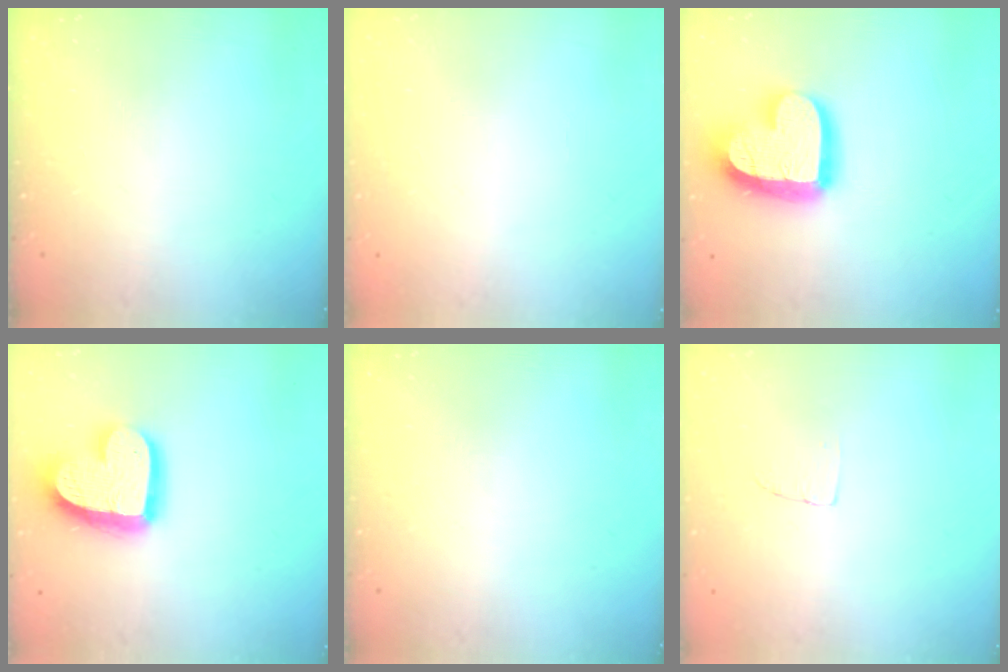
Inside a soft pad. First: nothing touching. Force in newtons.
{"total": 0.0}
{"total": 20.3, "press": 20.2, "slide": 1.7}
{"total": 17.7, "press": 17.7, "slide": 1.1}
{"total": 0.0}
{"total": 2.4, "press": 2.4, "slide": 0.1}